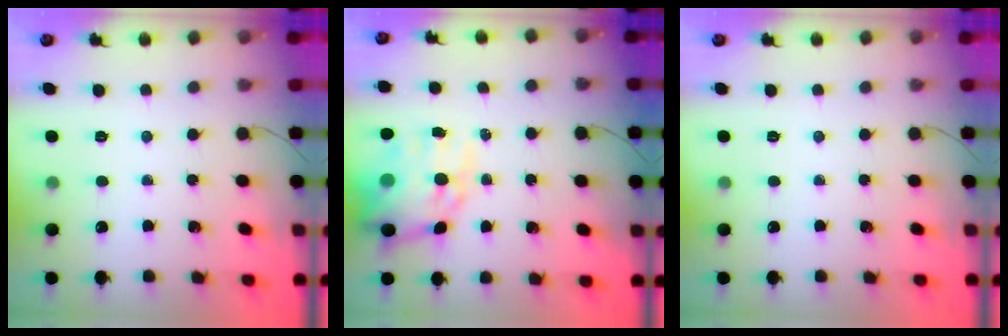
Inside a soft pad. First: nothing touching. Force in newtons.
{"total": 16.3, "press": 15.7, "slide": 4.2}
{"total": 0.0}